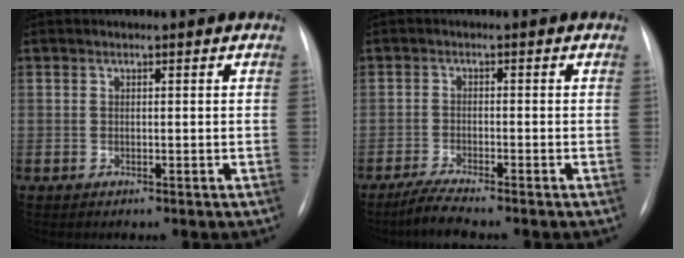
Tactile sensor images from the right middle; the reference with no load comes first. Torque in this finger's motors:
{"motor_torque": [0.14, -0.10, 0.02, 0.05]}